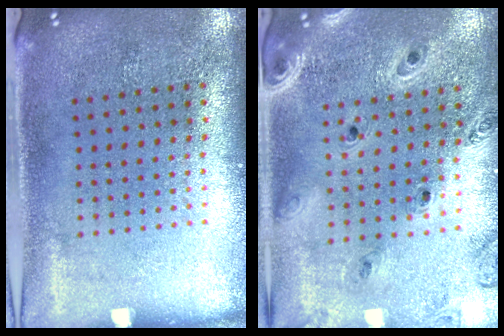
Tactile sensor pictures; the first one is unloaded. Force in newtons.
{"total": 1.2, "press": 1.2, "slide": 0.2}